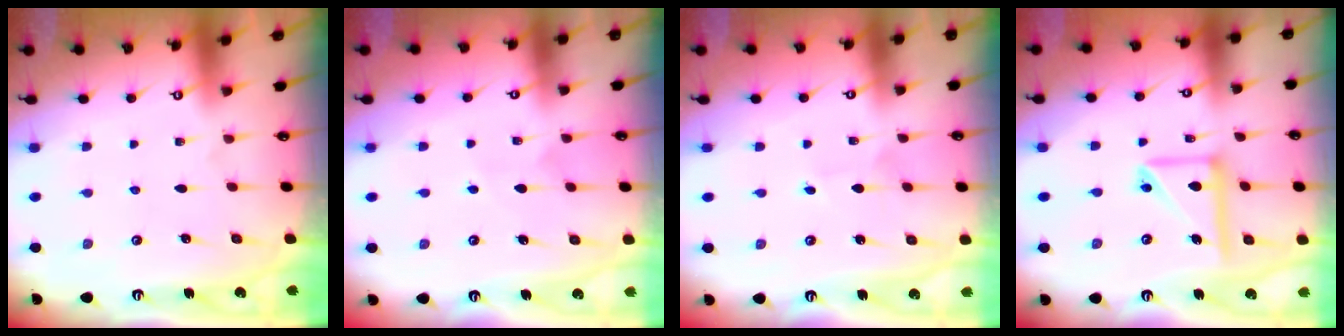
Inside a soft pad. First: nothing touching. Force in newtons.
{"total": 4.6, "press": 4.5, "slide": 0.9}
{"total": 1.9, "press": 1.9, "slide": 0.2}
{"total": 13.2, "press": 13.1, "slide": 1.6}